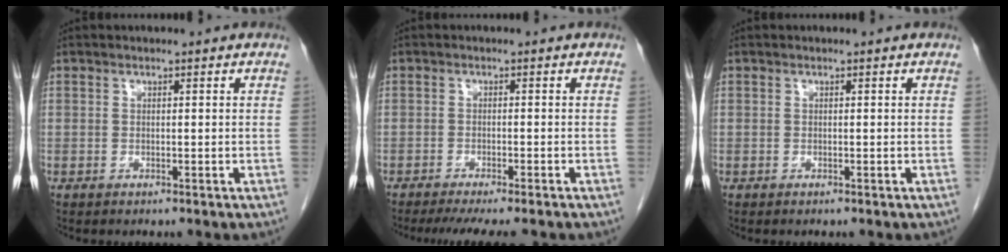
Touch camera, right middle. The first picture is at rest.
{"total": 8.6, "force": [-7.3, 0.5, 4.5], "torque": [-0.052, -0.015, -0.103]}
{"total": 0.0}